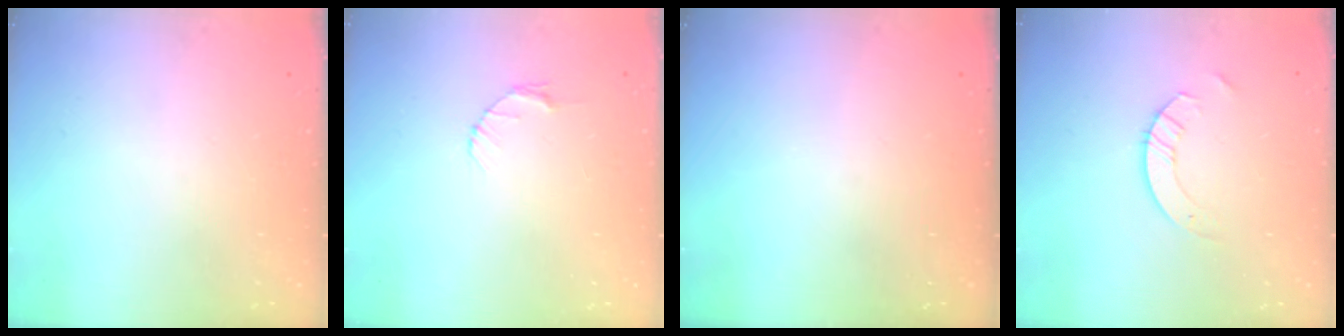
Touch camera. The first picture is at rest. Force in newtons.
{"total": 2.6, "press": 2.6, "slide": 0.3}
{"total": 0.0}
{"total": 4.4, "press": 4.3, "slide": 0.4}